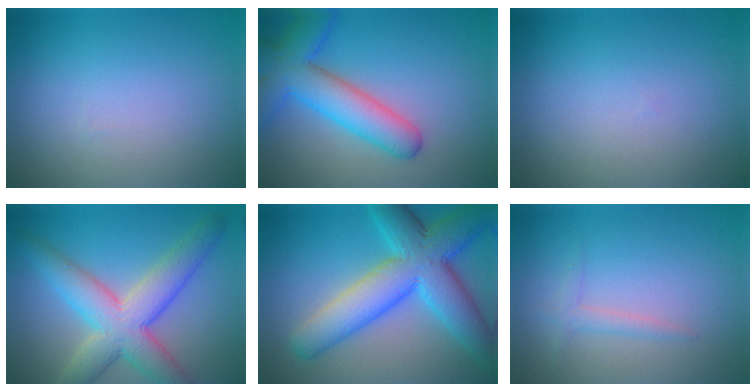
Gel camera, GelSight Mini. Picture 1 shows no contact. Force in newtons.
{"total": 6.8, "press": 6.8, "slide": 0.4}
{"total": 0.0}
{"total": 7.9, "press": 7.9, "slide": 0.3}
{"total": 10.2, "press": 10.2, "slide": 0.2}
{"total": 1.4, "press": 1.4, "slide": 0.1}